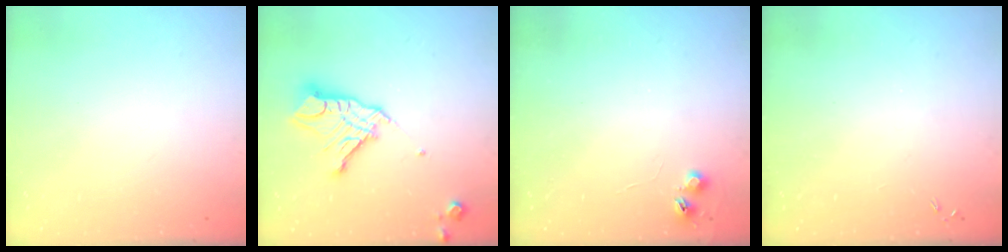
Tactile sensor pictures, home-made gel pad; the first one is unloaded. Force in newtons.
{"total": 13.3, "press": 13.2, "slide": 1.1}
{"total": 4.0, "press": 4.0, "slide": 0.6}
{"total": 0.0}